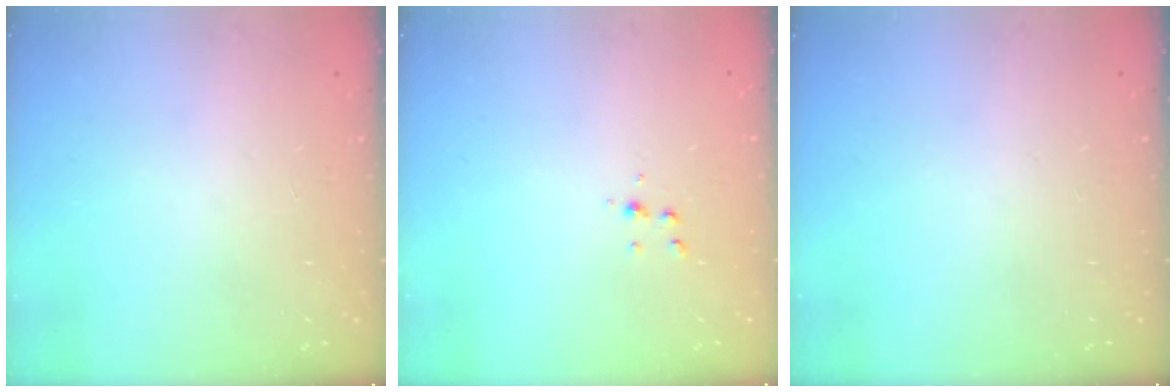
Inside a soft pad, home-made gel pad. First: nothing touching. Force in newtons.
{"total": 4.4, "press": 4.3, "slide": 0.4}
{"total": 0.0}